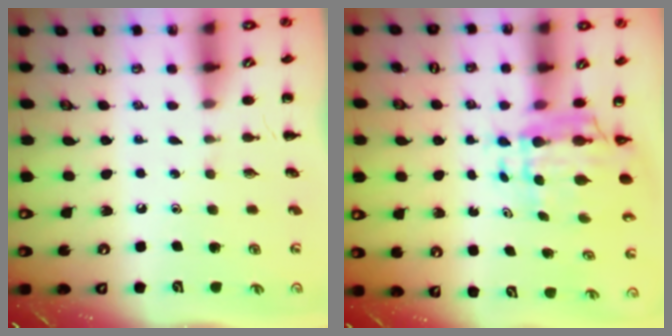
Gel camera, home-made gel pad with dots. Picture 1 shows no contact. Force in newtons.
{"total": 6.6, "press": 6.2, "slide": 2.1}